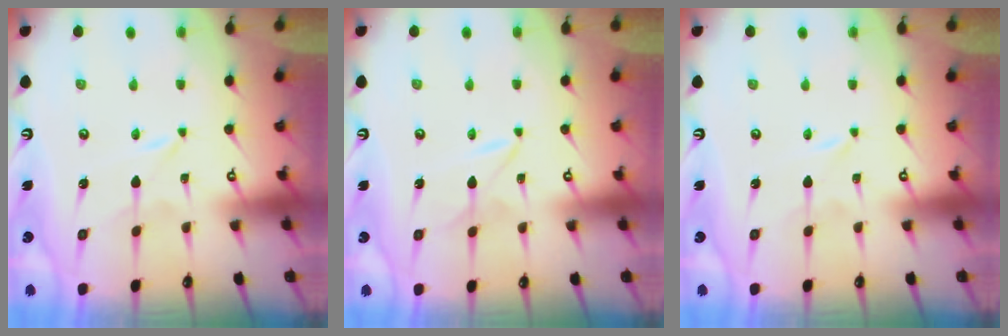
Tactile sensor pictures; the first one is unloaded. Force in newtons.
{"total": 2.3, "press": 2.3, "slide": 0.4}
{"total": 0.0}